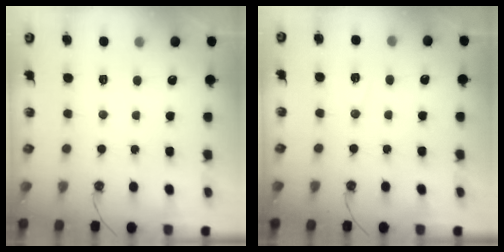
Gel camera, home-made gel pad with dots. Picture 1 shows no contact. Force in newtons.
{"total": 6.4, "press": 4.7, "slide": 4.4}